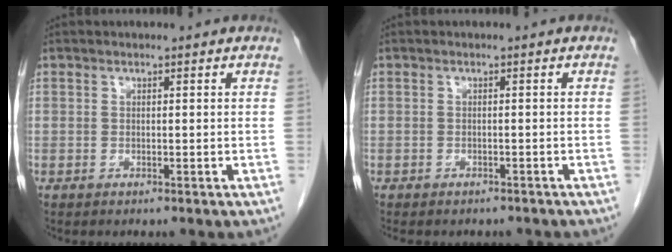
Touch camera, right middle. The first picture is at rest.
{"total": 6.5, "force": [-5.6, 2.5, 2.1], "torque": [-0.023, 0.001, -0.063]}